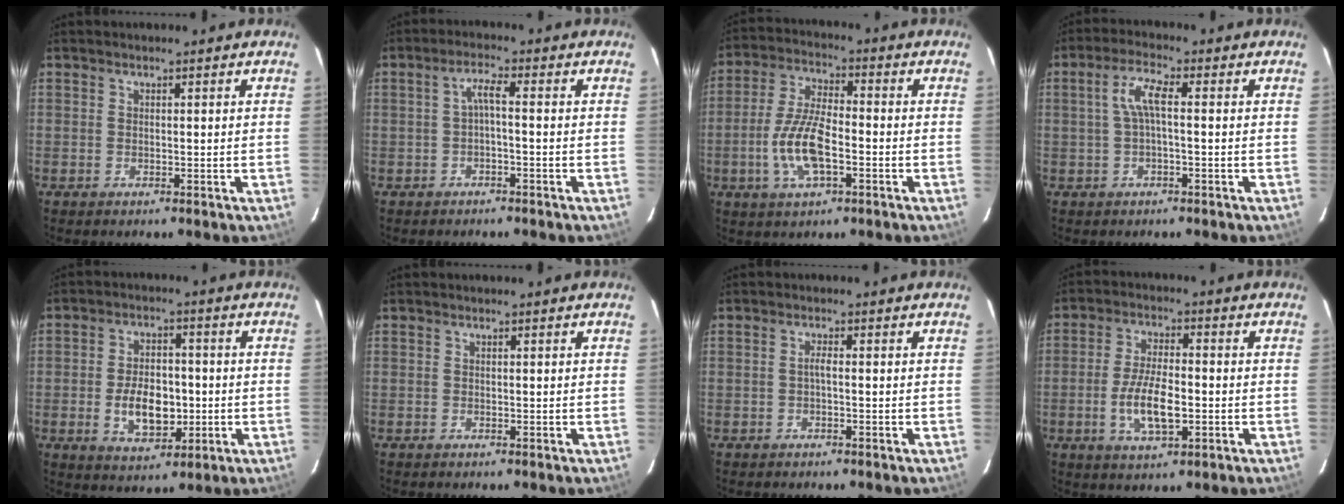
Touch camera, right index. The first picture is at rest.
{"total": 2.5, "force": [-0.8, 0.1, 2.3], "torque": [-0.048, 0.006, -0.013]}
{"total": 10.7, "force": [-3.3, 4.0, 9.4], "torque": [-0.196, 0.000, -0.064]}
{"total": 4.2, "force": [-0.1, 0.7, 4.1], "torque": [-0.084, 0.009, 0.001]}
{"total": 9.5, "force": [-1.8, 5.9, 7.3], "torque": [-0.136, 0.003, -0.019]}
{"total": 0.0}
{"total": 1.1, "force": [-0.3, 0.1, 1.1], "torque": [-0.020, 0.005, -0.008]}
{"total": 8.8, "force": [-2.2, 3.4, 7.8], "torque": [-0.156, -0.006, -0.038]}